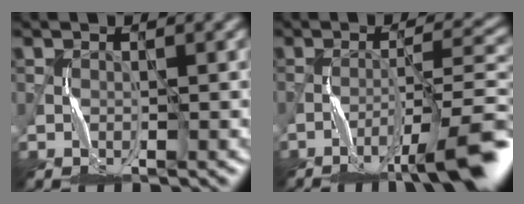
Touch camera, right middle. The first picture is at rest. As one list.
[{"total": 9.0, "force": [-5.8, 1.3, 6.8], "torque": [-0.091, 0.012, -0.095]}]